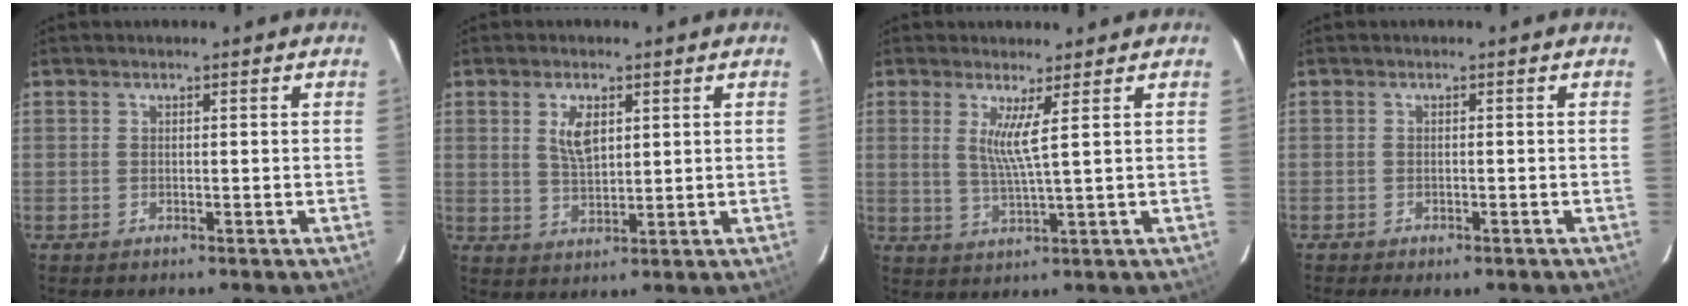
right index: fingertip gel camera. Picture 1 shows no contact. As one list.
[{"total": 5.4, "force": [1.9, 2.7, 4.2], "torque": [-0.073, 0.003, 0.041]}, {"total": 4.3, "force": [1.7, -0.8, 3.9], "torque": [-0.075, -0.015, 0.029]}, {"total": 3.3, "force": [-2.5, 1.4, 1.8], "torque": [-0.041, -0.014, -0.034]}]